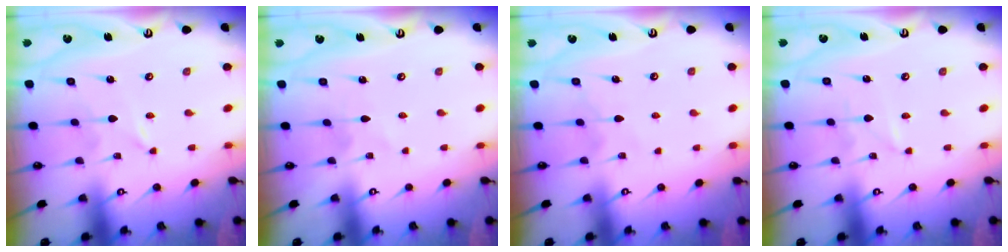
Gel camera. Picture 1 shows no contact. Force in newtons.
{"total": 2.4, "press": 2.4, "slide": 0.3}
{"total": 5.8, "press": 5.7, "slide": 0.7}
{"total": 0.0}